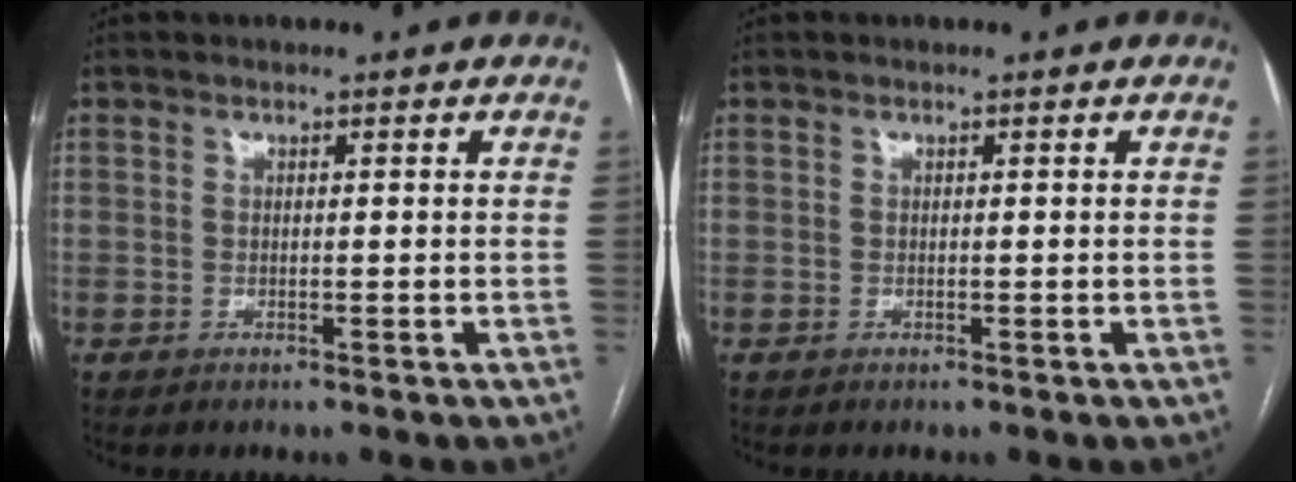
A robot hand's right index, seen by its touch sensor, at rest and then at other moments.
{"total": 0.0}